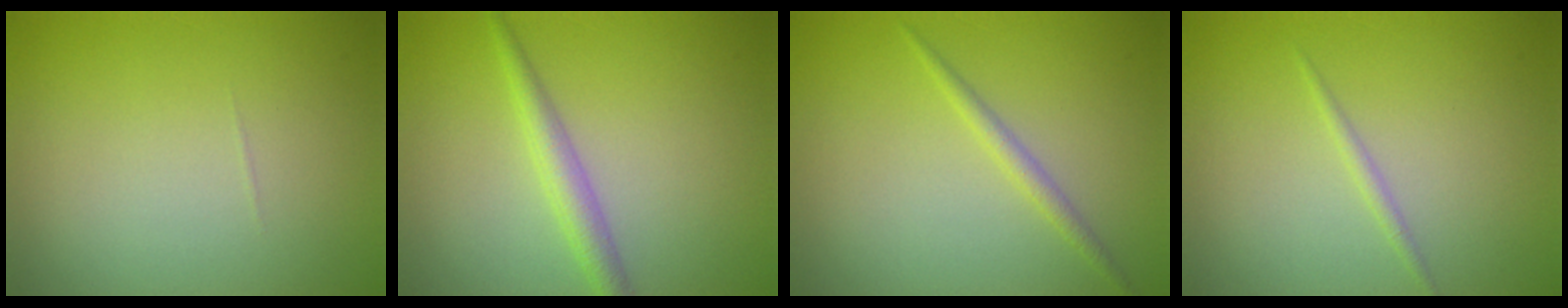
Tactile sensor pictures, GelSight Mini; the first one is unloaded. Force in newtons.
{"total": 2.3, "press": 2.3, "slide": 0.0}
{"total": 1.3, "press": 1.3, "slide": 0.1}
{"total": 0.8, "press": 0.8, "slide": 0.0}